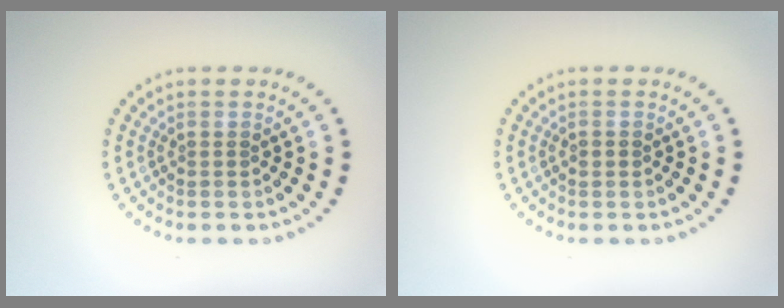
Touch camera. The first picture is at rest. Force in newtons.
{"total": 1.0, "press": 0.9, "slide": 0.2}